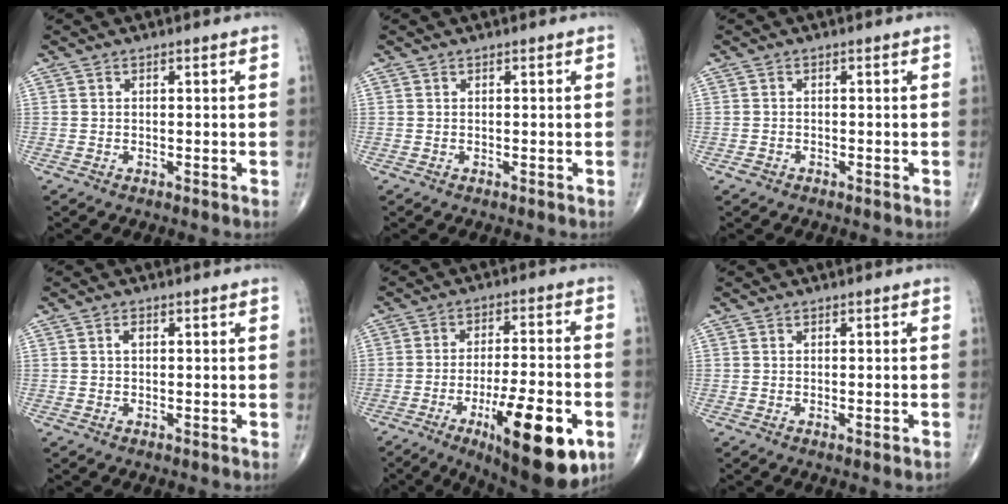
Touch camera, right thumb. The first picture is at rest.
{"total": 0.0}
{"total": 0.9, "force": [-0.6, 0.6, 0.3], "torque": [-0.008, 0.003, -0.013]}
{"total": 1.4, "force": [0.3, 0.8, 1.0], "torque": [-0.015, 0.003, 0.002]}
{"total": 19.8, "force": [-8.2, 5.7, 17.0], "torque": [-0.226, 0.019, -0.115]}
{"total": 1.5, "force": [-0.6, 0.4, 1.3], "torque": [-0.019, -0.002, -0.006]}